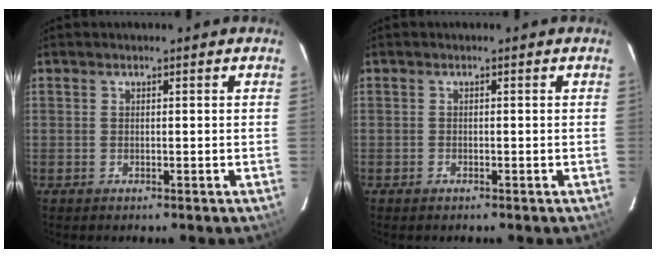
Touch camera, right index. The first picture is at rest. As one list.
[{"total": 0.6, "force": [-0.5, 0.3, 0.1], "torque": [-0.004, 0.000, -0.011]}]